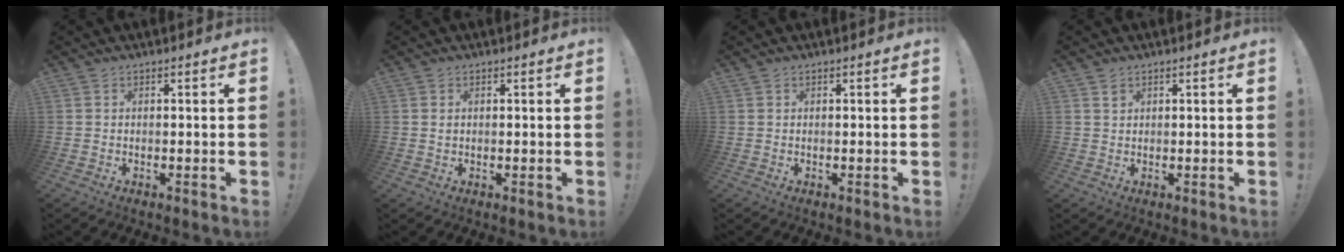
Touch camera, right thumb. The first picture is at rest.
{"total": 0.6, "force": [0.2, 0.5, 0.3], "torque": [-0.004, 0.001, 0.004]}
{"total": 0.0}
{"total": 1.8, "force": [0.9, 1.5, 0.2], "torque": [0.014, -0.008, 0.014]}